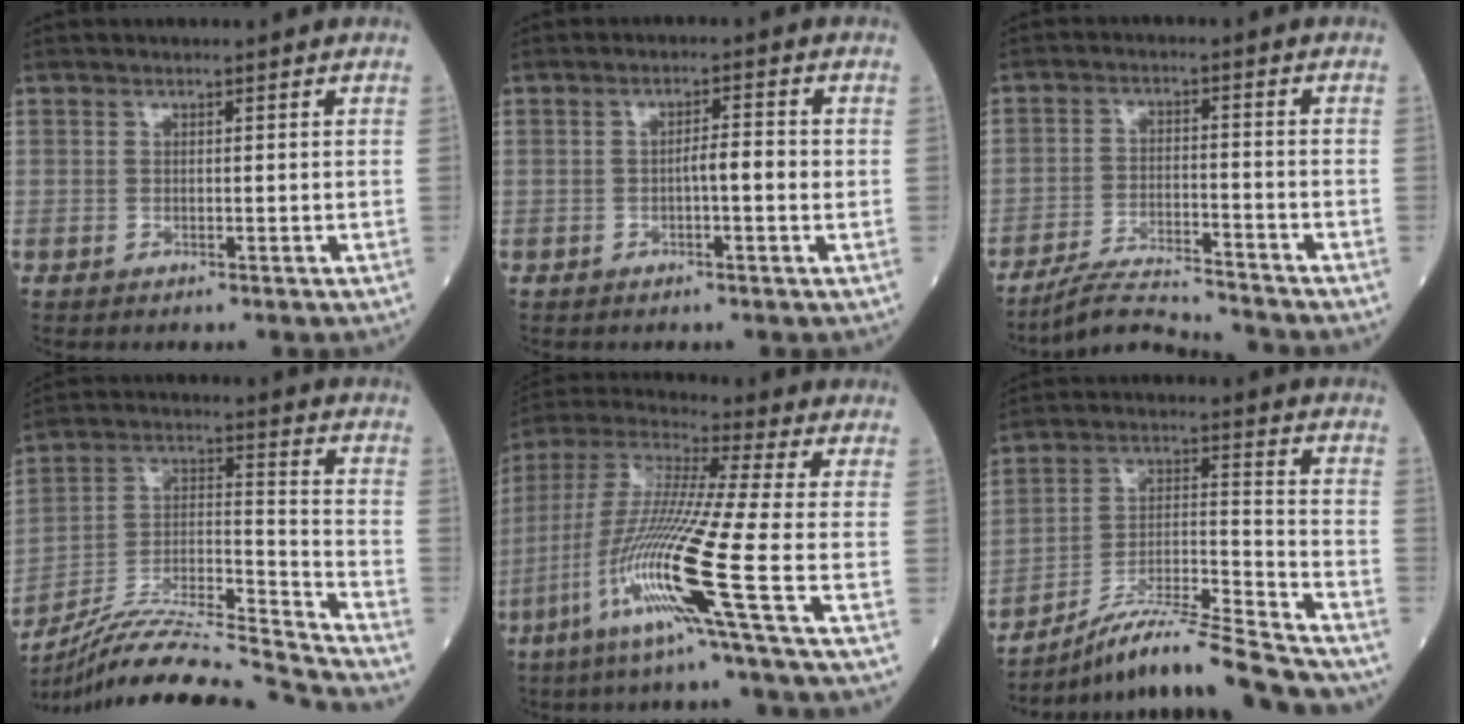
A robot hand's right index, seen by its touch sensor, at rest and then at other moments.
{"total": 3.7, "force": [-0.5, 0.4, 3.7], "torque": [-0.056, 0.007, -0.009]}
{"total": 8.5, "force": [-8.4, -0.8, 1.4], "torque": [-0.022, -0.006, -0.153]}
{"total": 23.1, "force": [-21.9, -1.8, 7.3], "torque": [-0.146, -0.010, -0.362]}
{"total": 16.6, "force": [-6.7, -1.9, 15.1], "torque": [-0.314, -0.024, -0.137]}
{"total": 19.1, "force": [-17.2, 0.5, 8.3], "torque": [-0.140, 0.002, -0.287]}